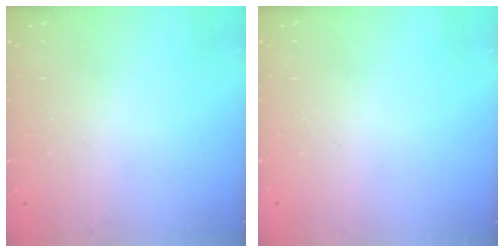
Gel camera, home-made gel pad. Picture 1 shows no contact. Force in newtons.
{"total": 0.0}